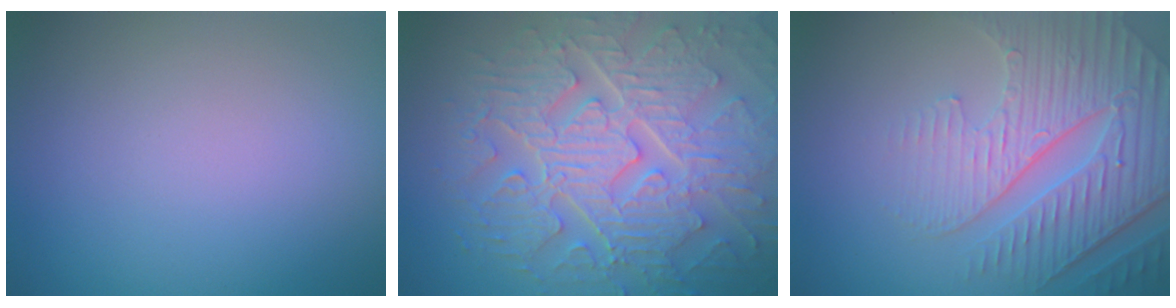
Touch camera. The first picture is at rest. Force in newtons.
{"total": 9.3, "press": 6.9, "slide": 6.3}
{"total": 6.6, "press": 5.2, "slide": 4.1}